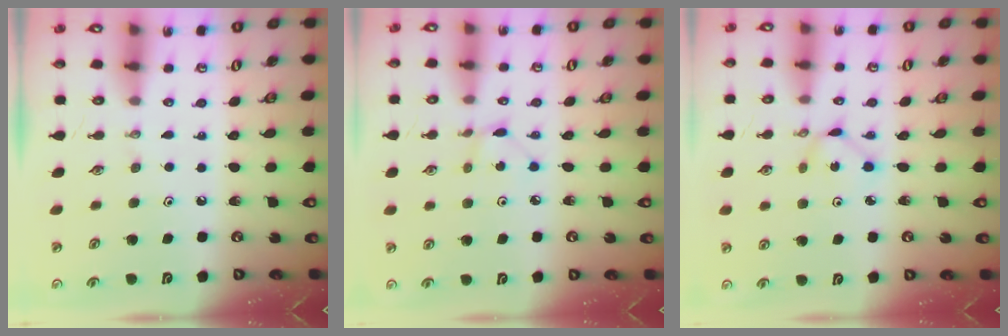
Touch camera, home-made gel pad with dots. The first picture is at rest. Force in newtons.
{"total": 1.3, "press": 1.3, "slide": 0.1}
{"total": 1.6, "press": 1.6, "slide": 0.2}